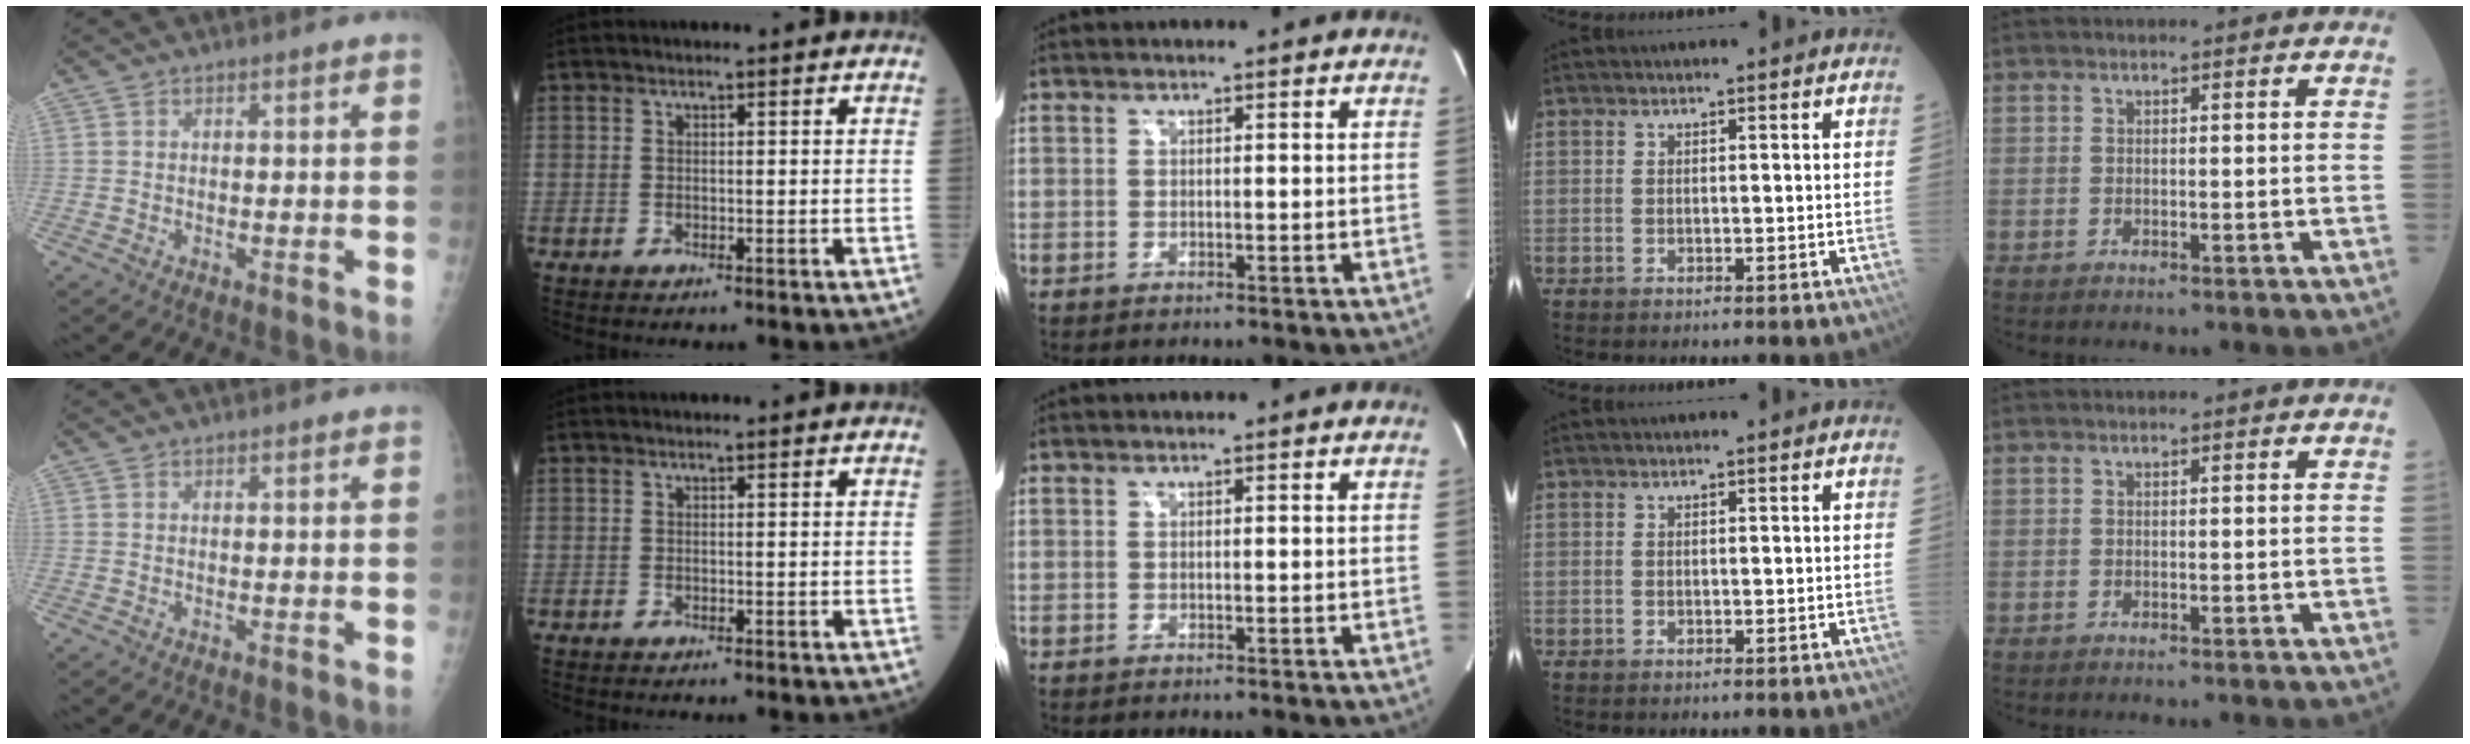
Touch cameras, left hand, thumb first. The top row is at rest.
{}